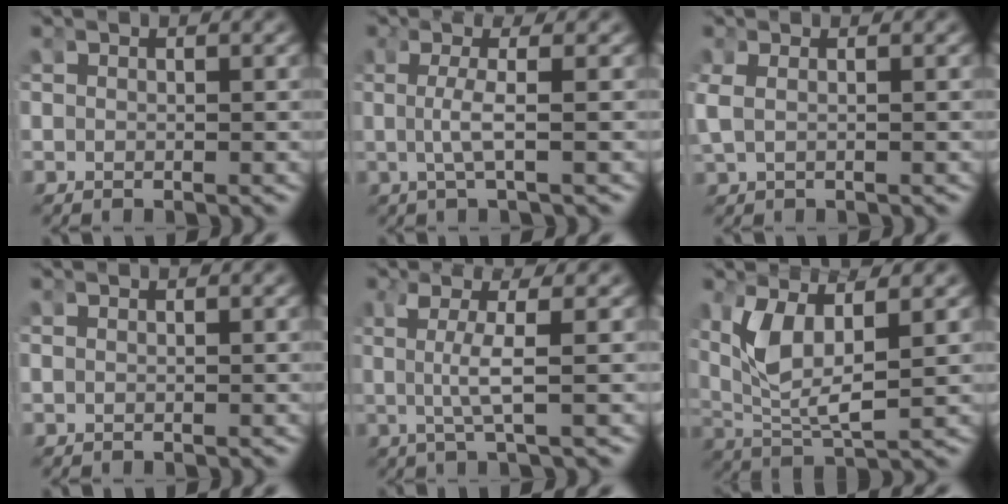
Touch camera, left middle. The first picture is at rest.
{"total": 2.5, "force": [-0.2, -0.5, 2.5], "torque": [-0.059, -0.005, 0.003]}
{"total": 1.5, "force": [0.3, 0.8, 1.3], "torque": [-0.043, -0.003, 0.014]}
{"total": 0.0}
{"total": 3.7, "force": [0.4, -0.4, 3.6], "torque": [-0.079, -0.003, 0.009]}
{"total": 5.9, "force": [1.2, 2.9, 5.0], "torque": [-0.133, -0.015, 0.037]}